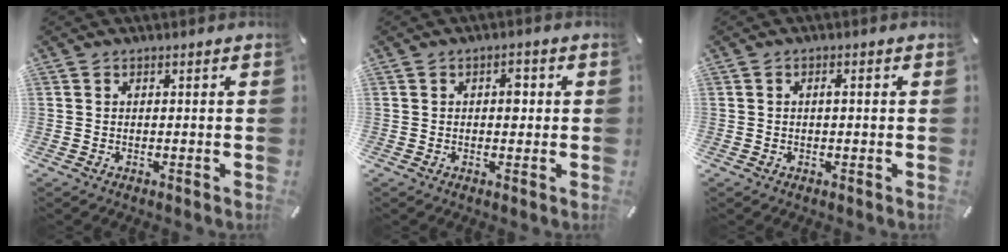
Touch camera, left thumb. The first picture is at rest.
{"total": 2.9, "force": [0.3, 1.8, 2.2], "torque": [-0.022, -0.001, -0.002]}
{"total": 1.4, "force": [0.1, 0.6, 1.2], "torque": [-0.023, 0.003, 0.000]}